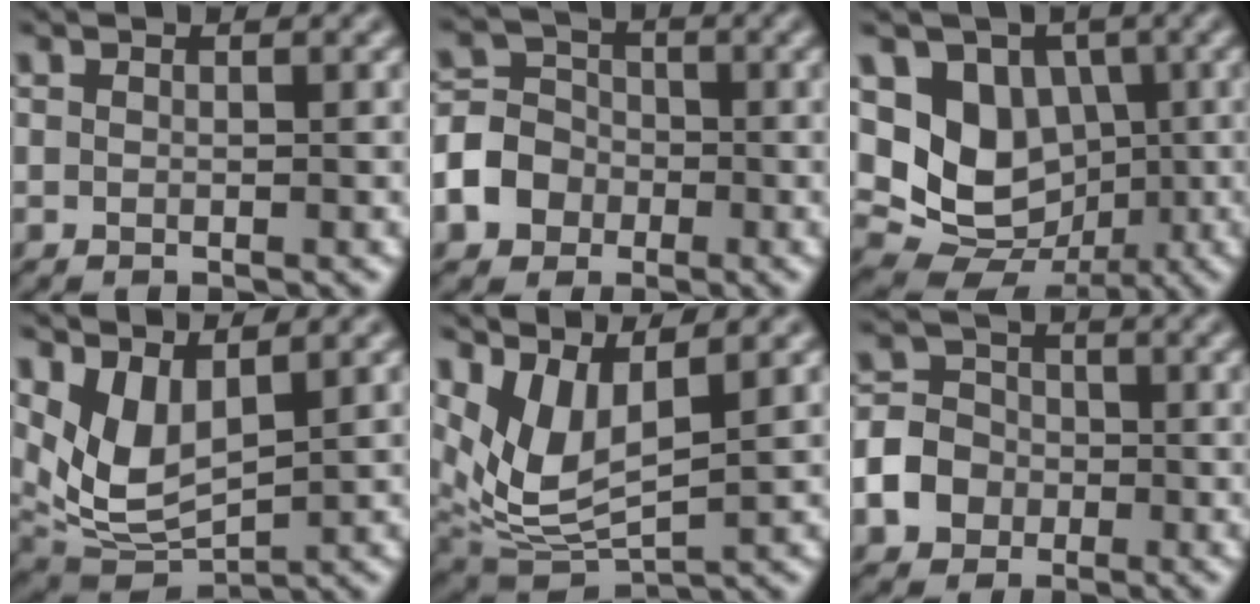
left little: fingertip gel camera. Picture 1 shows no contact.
{"total": 5.3, "force": [-2.1, 4.5, 1.8], "torque": [-0.023, 0.002, -0.055]}
{"total": 7.5, "force": [0.6, 6.2, 4.1], "torque": [-0.071, -0.018, 0.006]}
{"total": 5.0, "force": [1.9, 2.5, 3.8], "torque": [-0.091, -0.017, 0.046]}
{"total": 5.7, "force": [2.6, 2.3, 4.5], "torque": [-0.107, -0.012, 0.057]}
{"total": 4.4, "force": [-1.6, 3.8, 1.6], "torque": [-0.024, 0.002, -0.044]}